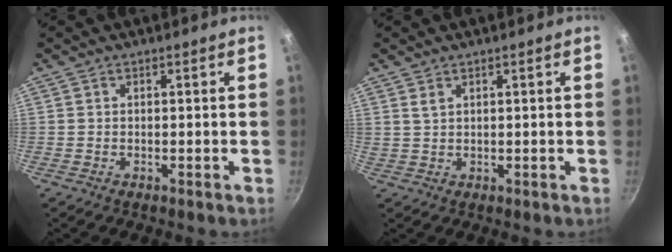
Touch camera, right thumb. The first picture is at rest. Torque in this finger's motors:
{"motor_torque": [0.70, 3.04, 1.01, 0.41, 0.24]}